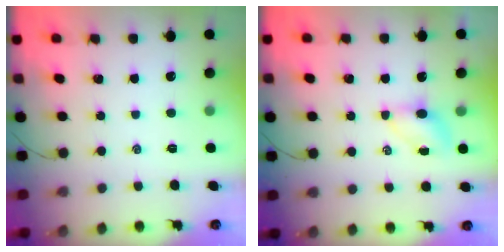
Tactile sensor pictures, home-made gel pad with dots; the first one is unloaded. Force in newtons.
{"total": 4.2, "press": 4.1, "slide": 1.2}